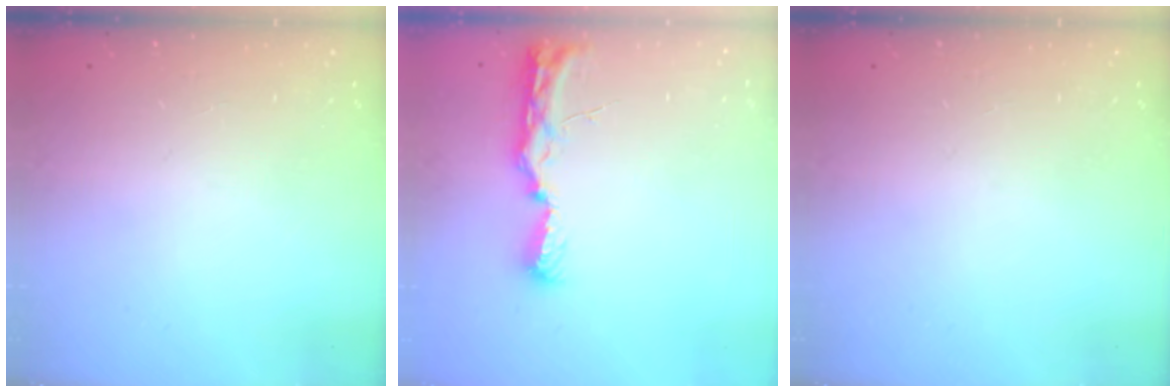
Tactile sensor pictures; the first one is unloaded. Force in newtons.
{"total": 10.7, "press": 9.7, "slide": 4.5}
{"total": 0.0}